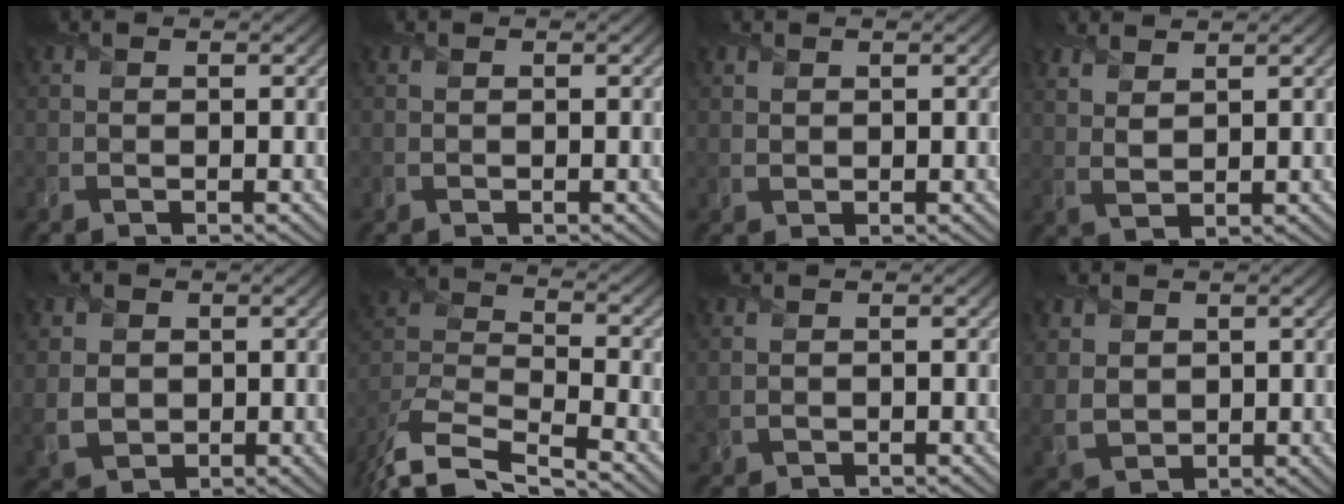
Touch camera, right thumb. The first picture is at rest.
{"total": 0.0}
{"total": 0.8, "force": [0.7, 0.3, -0.1], "torque": [0.002, 0.001, 0.017]}
{"total": 3.7, "force": [3.1, 0.9, 1.8], "torque": [-0.037, 0.003, 0.055]}
{"total": 4.5, "force": [0.7, 3.9, 2.1], "torque": [-0.065, -0.004, 0.018]}
{"total": 11.0, "force": [-9.2, 3.3, 5.0], "torque": [-0.121, -0.013, -0.170]}
{"total": 0.6, "force": [0.1, 0.4, 0.4], "torque": [-0.014, -0.001, 0.003]}
{"total": 4.6, "force": [1.8, 3.8, 1.8], "torque": [-0.069, -0.003, 0.040]}